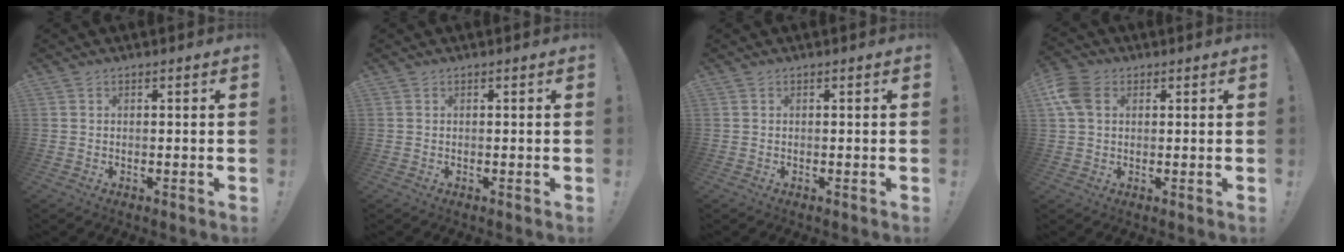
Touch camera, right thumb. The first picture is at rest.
{"total": 0.0}
{"total": 0.0}
{"total": 8.3, "force": [2.4, 5.9, 5.3], "torque": [-0.105, 0.003, 0.046]}